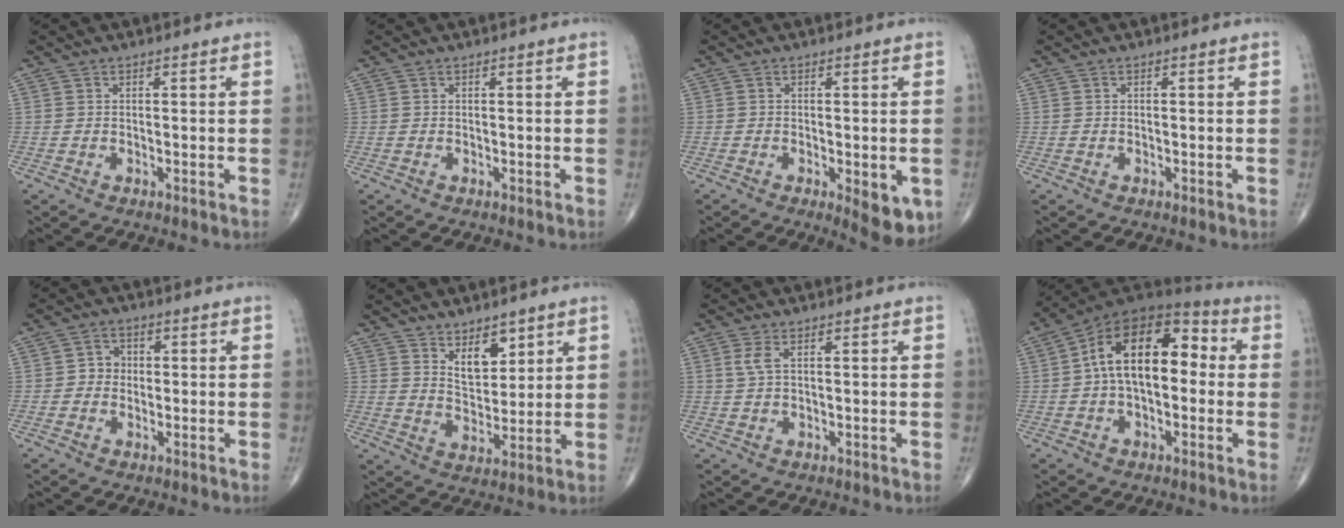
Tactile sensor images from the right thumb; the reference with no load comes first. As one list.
[{"total": 0.0}, {"total": 7.3, "force": [-2.3, 2.8, 6.4], "torque": [-0.071, -0.012, -0.027]}, {"total": 0.0}, {"total": 3.0, "force": [-0.2, 2.7, 1.3], "torque": [-0.002, 0.008, -0.012]}, {"total": 6.9, "force": [4.2, 3.6, 4.0], "torque": [-0.042, -0.039, 0.080]}, {"total": 2.3, "force": [0.7, 0.8, 2.0], "torque": [-0.054, 0.006, 0.021]}, {"total": 17.6, "force": [1.4, 10.0, 14.4], "torque": [-0.213, 0.050, 0.011]}]